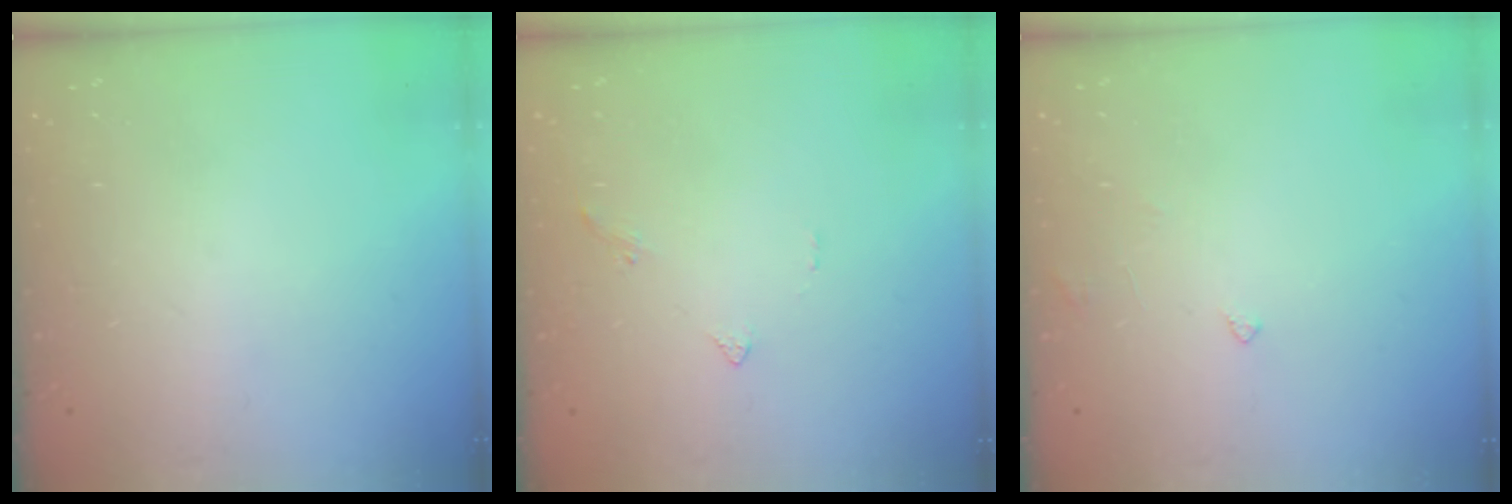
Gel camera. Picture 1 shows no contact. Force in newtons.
{"total": 1.4, "press": 1.4, "slide": 0.4}
{"total": 3.0, "press": 3.0, "slide": 0.2}